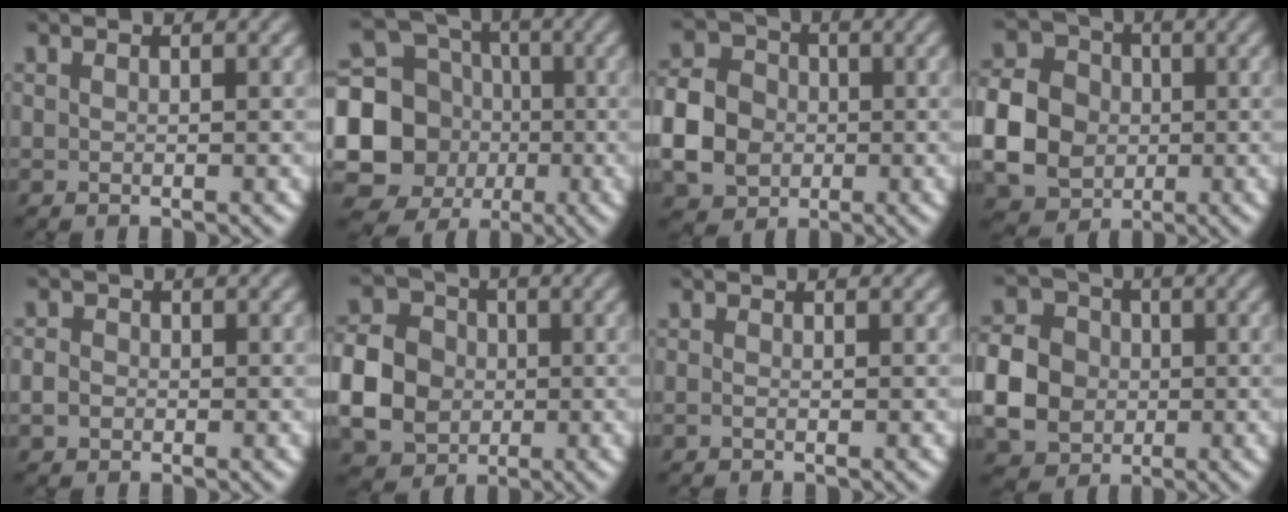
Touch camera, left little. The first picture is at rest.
{"total": 10.4, "force": [-1.7, 9.5, 3.9], "torque": [-0.094, -0.022, -0.042]}
{"total": 6.2, "force": [-1.6, 5.3, 2.9], "torque": [-0.068, 0.000, -0.040]}
{"total": 7.8, "force": [-1.5, 6.6, 3.9], "torque": [-0.093, 0.000, -0.033]}
{"total": 1.5, "force": [-0.8, 1.2, 0.3], "torque": [-0.002, -0.003, -0.022]}
{"total": 7.0, "force": [-1.5, 6.0, 3.3], "torque": [-0.078, 0.002, -0.036]}
{"total": 0.0}
{"total": 6.7, "force": [-1.5, 5.8, 3.0], "torque": [-0.071, 0.000, -0.035]}